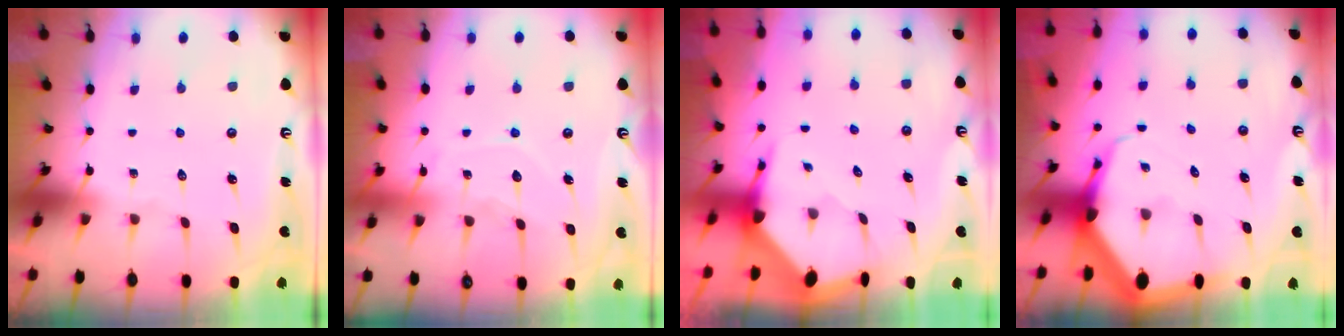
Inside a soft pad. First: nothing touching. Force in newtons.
{"total": 8.5, "press": 8.5, "slide": 0.9}
{"total": 3.7, "press": 3.6, "slide": 0.4}
{"total": 7.4, "press": 7.4, "slide": 0.8}